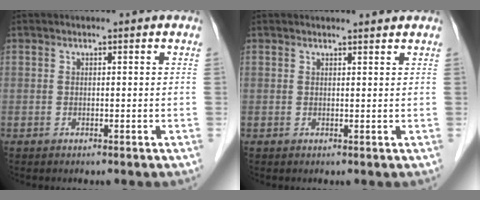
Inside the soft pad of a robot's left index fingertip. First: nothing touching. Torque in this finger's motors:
{"motor_torque": [0.09, -0.14, -0.05, -0.01]}